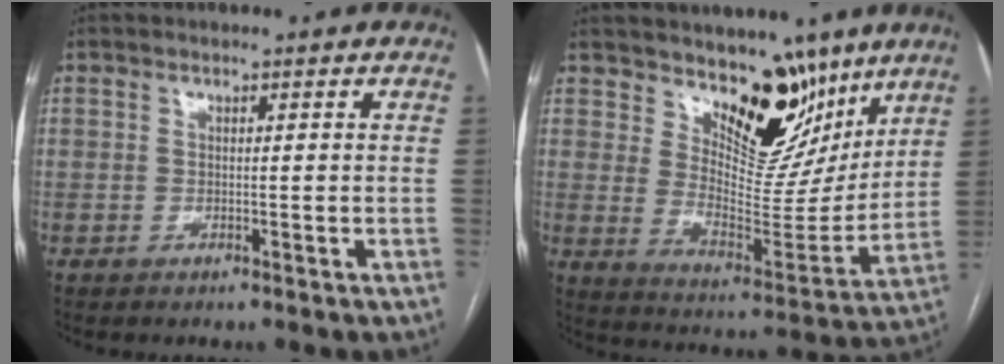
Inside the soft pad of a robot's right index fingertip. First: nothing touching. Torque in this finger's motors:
{"motor_torque": [0.04, 0.56, 0.25, 0.05]}